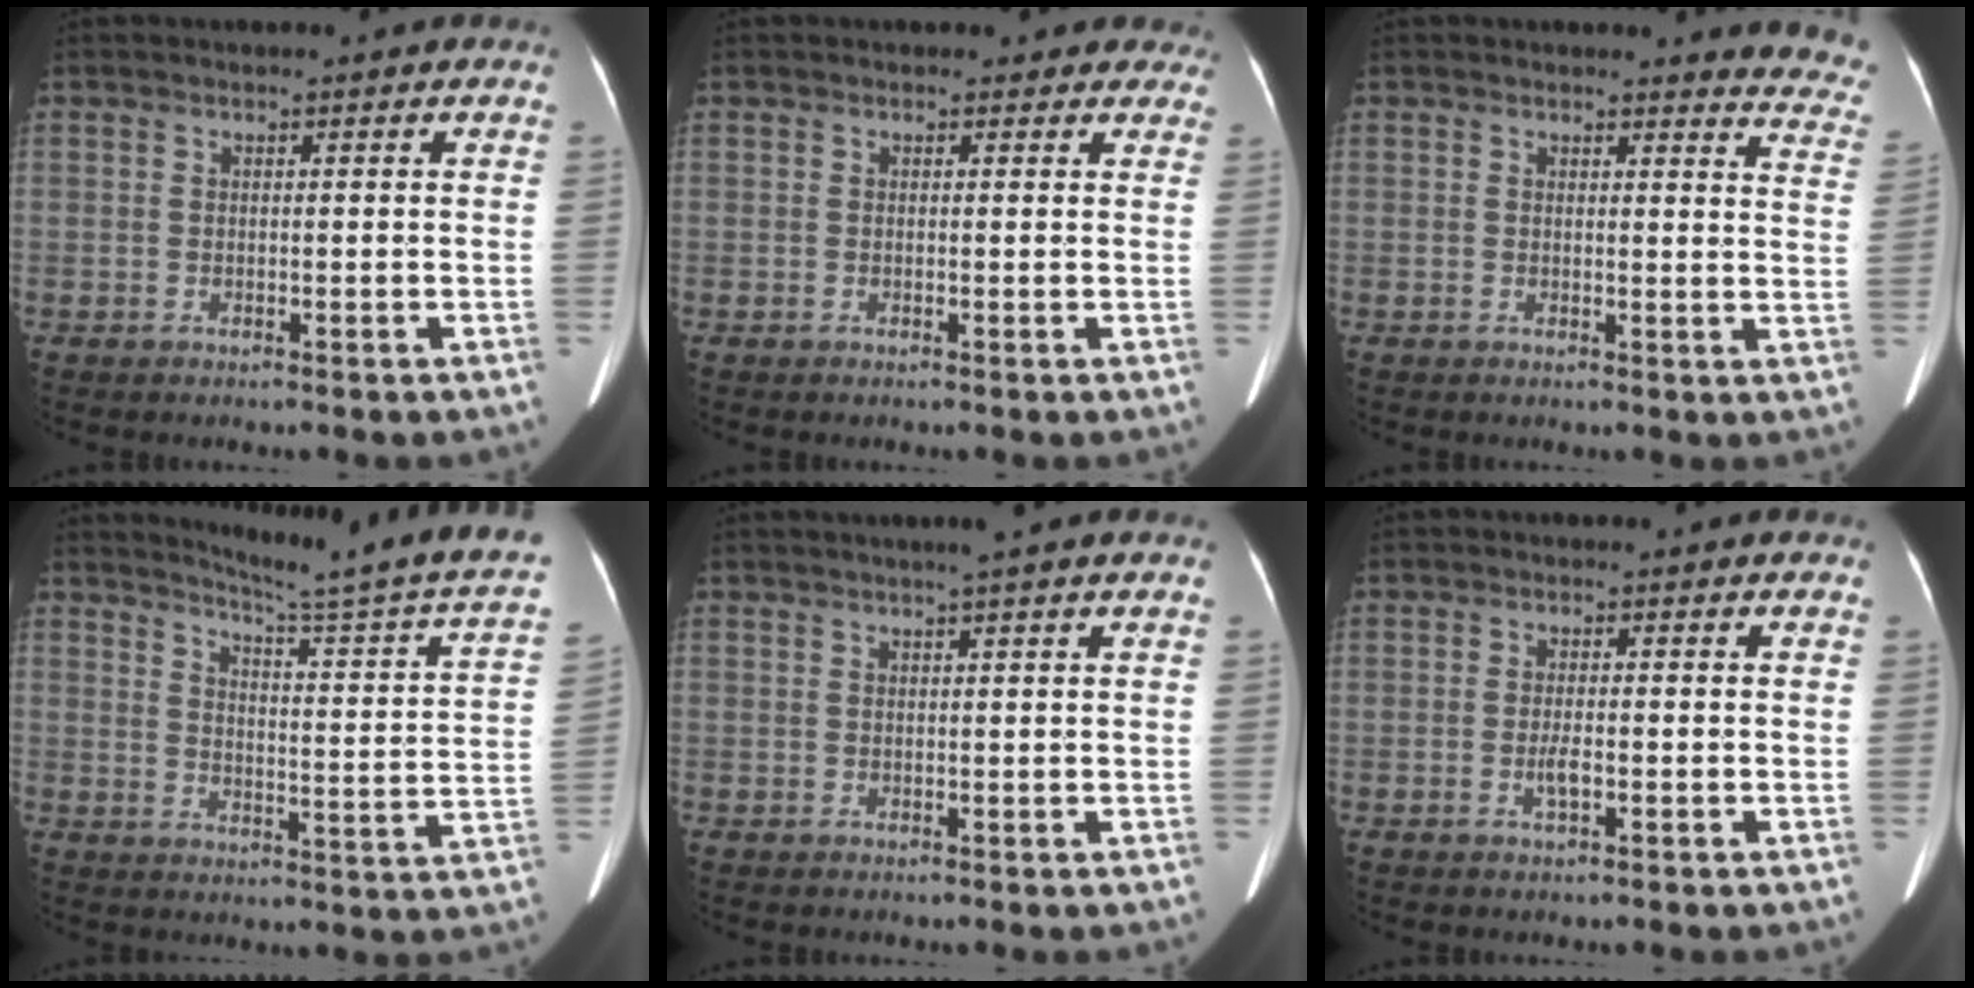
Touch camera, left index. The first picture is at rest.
{"total": 3.6, "force": [3.1, 1.9, 0.1], "torque": [0.020, -0.004, 0.011]}
{"total": 8.8, "force": [8.6, 1.3, 0.6], "torque": [0.033, -0.073, 0.051]}
{"total": 20.5, "force": [17.8, -1.4, 9.9], "torque": [-0.145, -0.079, 0.216]}
{"total": 2.5, "force": [1.8, -0.6, 1.6], "torque": [-0.024, 0.009, 0.032]}
{"total": 1.8, "force": [-0.6, 0.4, 1.7], "torque": [-0.035, -0.002, -0.009]}